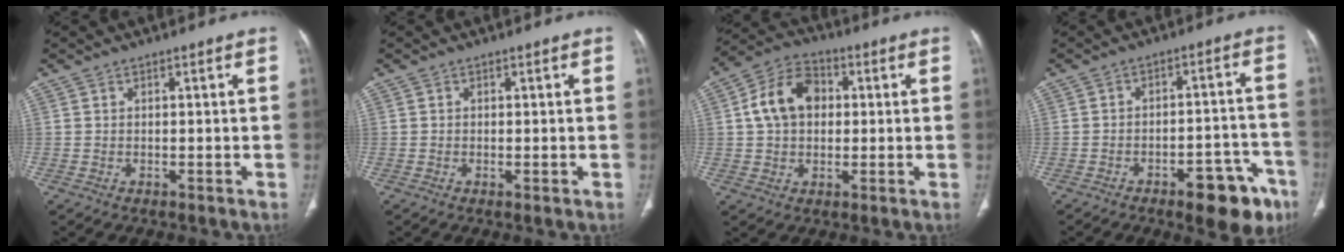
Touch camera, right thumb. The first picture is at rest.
{"total": 0.5, "force": [-0.1, 0.2, 0.5], "torque": [-0.012, -0.003, -0.003]}
{"total": 11.1, "force": [1.6, 8.2, 7.4], "torque": [-0.118, 0.021, 0.021]}
{"total": 12.9, "force": [-7.6, 5.3, 9.0], "torque": [-0.084, 0.052, -0.097]}